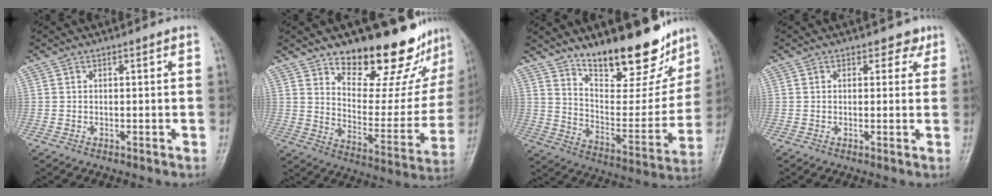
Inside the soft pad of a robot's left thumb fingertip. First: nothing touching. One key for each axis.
{"total": 22.3, "fx": 17.2, "fy": 9.0, "fz": 11.0, "tx": -0.100, "ty": -0.121, "tz": 0.241}
{"total": 21.2, "fx": 15.6, "fy": 7.8, "fz": 12.1, "tx": -0.125, "ty": -0.099, "tz": 0.247}
{"total": 2.4, "fx": 1.4, "fy": 1.8, "fz": 0.7, "tx": 0.017, "ty": -0.003, "tz": 0.010}